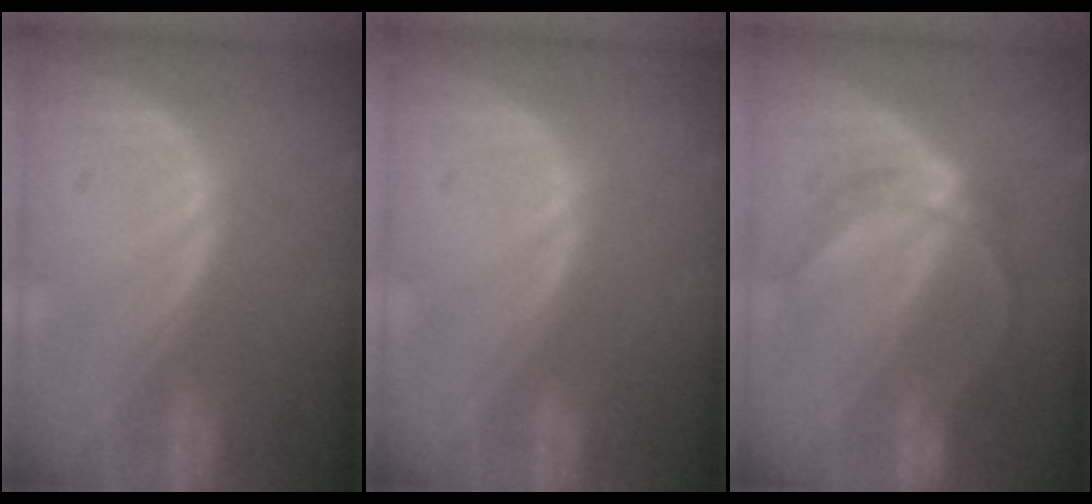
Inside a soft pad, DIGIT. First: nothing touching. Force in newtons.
{"total": 0.0}
{"total": 5.0, "press": 5.0, "slide": 0.8}